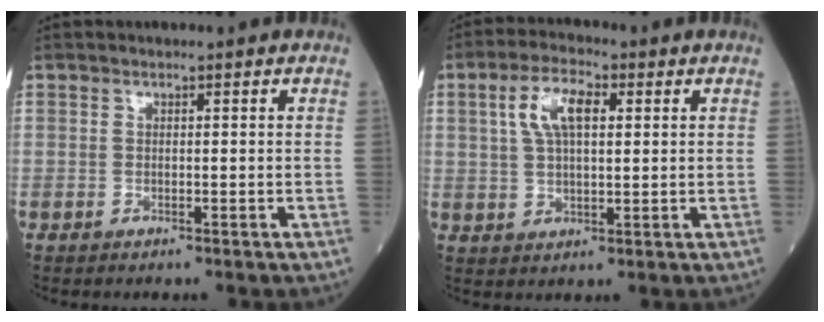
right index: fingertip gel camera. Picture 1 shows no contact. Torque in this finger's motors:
{"motor_torque": [0.68, 0.51, 0.16, 0.10]}